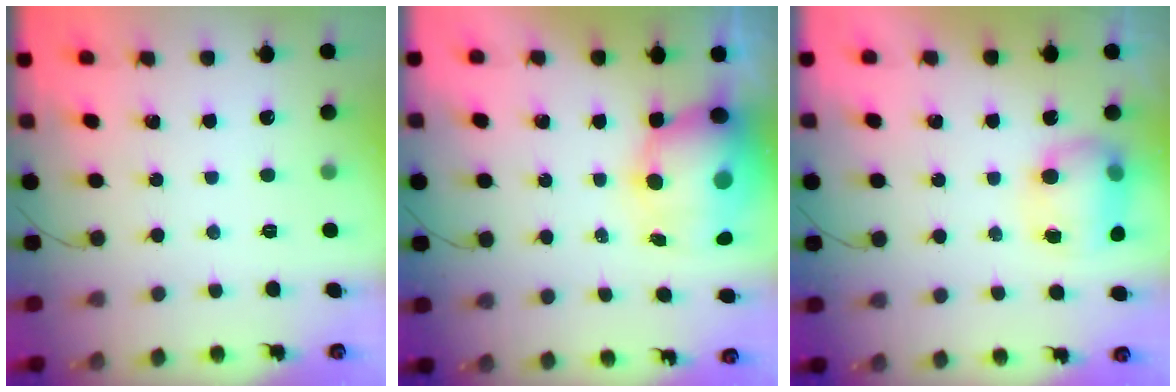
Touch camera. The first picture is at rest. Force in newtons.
{"total": 12.0, "press": 11.7, "slide": 2.7}
{"total": 12.1, "press": 9.7, "slide": 7.2}